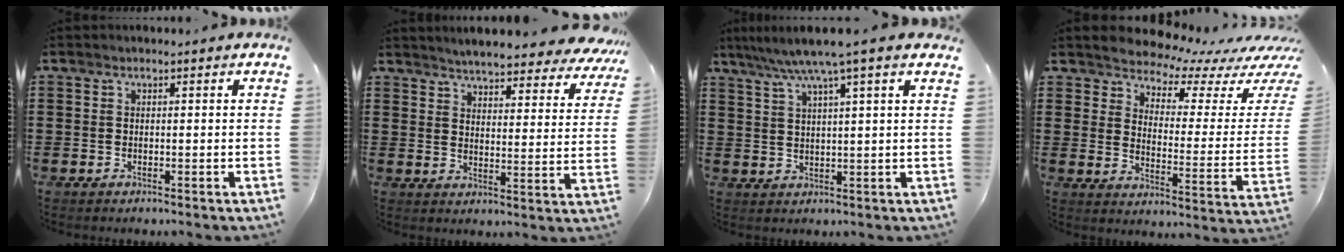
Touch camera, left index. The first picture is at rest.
{"total": 5.4, "force": [5.1, -0.2, 1.6], "torque": [-0.053, -0.031, 0.089]}
{"total": 6.0, "force": [4.2, -0.4, 4.2], "torque": [-0.093, -0.013, 0.069]}
{"total": 4.8, "force": [4.8, 0.5, 0.6], "torque": [-0.034, -0.046, 0.076]}